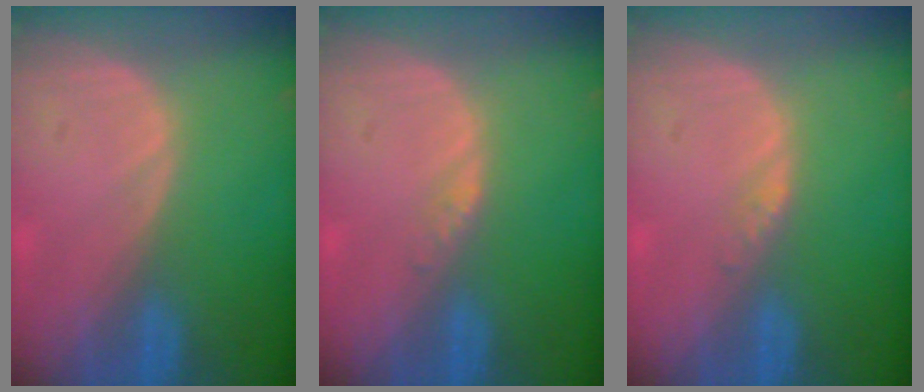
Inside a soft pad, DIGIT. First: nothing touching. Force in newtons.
{"total": 1.1, "press": 1.1, "slide": 0.1}
{"total": 1.1, "press": 1.1, "slide": 0.1}